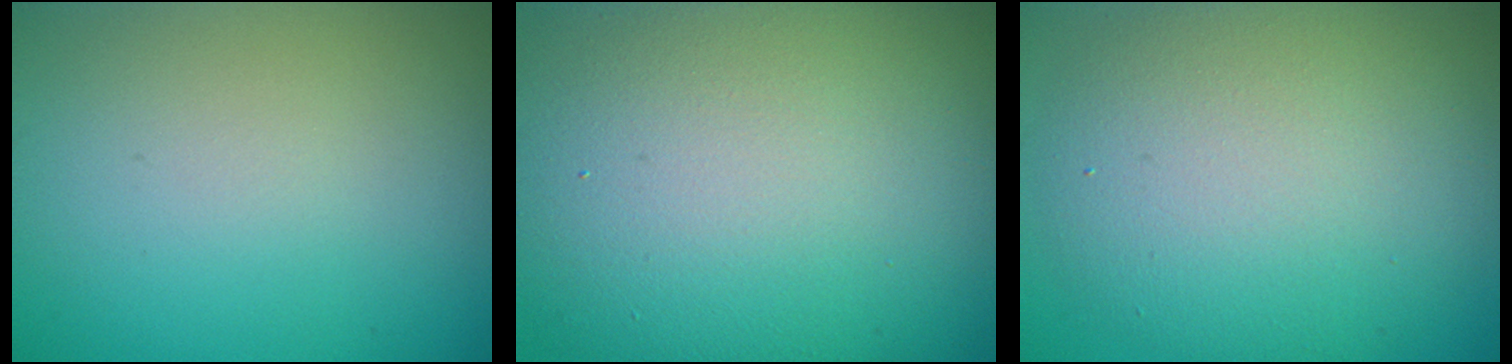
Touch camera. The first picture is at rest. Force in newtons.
{"total": 16.7, "press": 16.6, "slide": 1.6}
{"total": 8.8, "press": 8.8, "slide": 0.8}